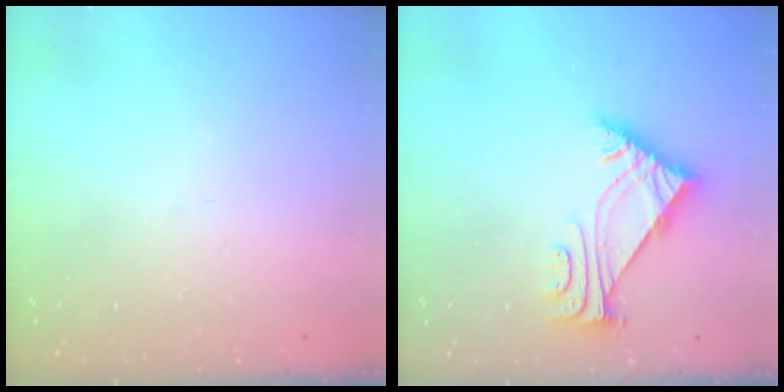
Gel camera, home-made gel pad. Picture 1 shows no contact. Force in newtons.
{"total": 6.1, "press": 6.0, "slide": 1.1}